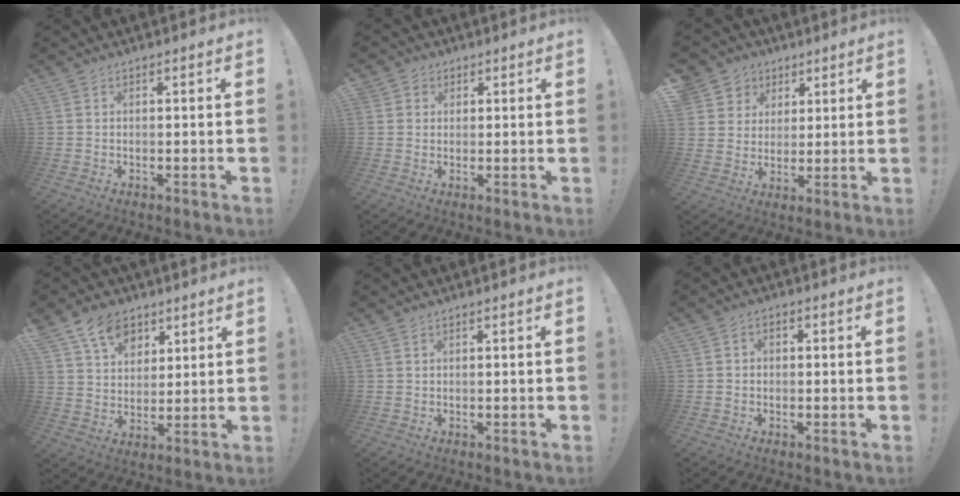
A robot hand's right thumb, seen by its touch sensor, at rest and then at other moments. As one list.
[{"total": 3.2, "force": [1.0, 3.0, 0.5], "torque": [-0.004, -0.001, 0.018]}, {"total": 8.9, "force": [3.7, 7.9, 1.6], "torque": [-0.022, -0.027, 0.079]}, {"total": 12.0, "force": [7.2, 8.3, 4.8], "torque": [-0.081, -0.036, 0.141]}, {"total": 0.8, "force": [0.6, 0.3, 0.4], "torque": [-0.009, 0.000, 0.012]}, {"total": 1.9, "force": [-0.8, 1.5, 0.9], "torque": [-0.014, 0.009, -0.016]}]